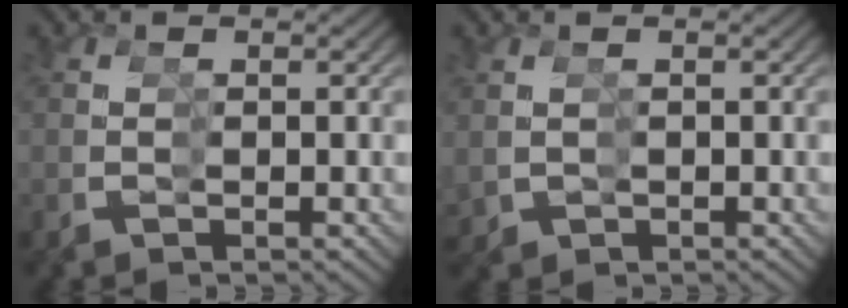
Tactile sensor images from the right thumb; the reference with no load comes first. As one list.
[{"total": 1.5, "force": [0.2, 1.5, 0.2], "torque": [-0.009, -0.007, 0.011]}]